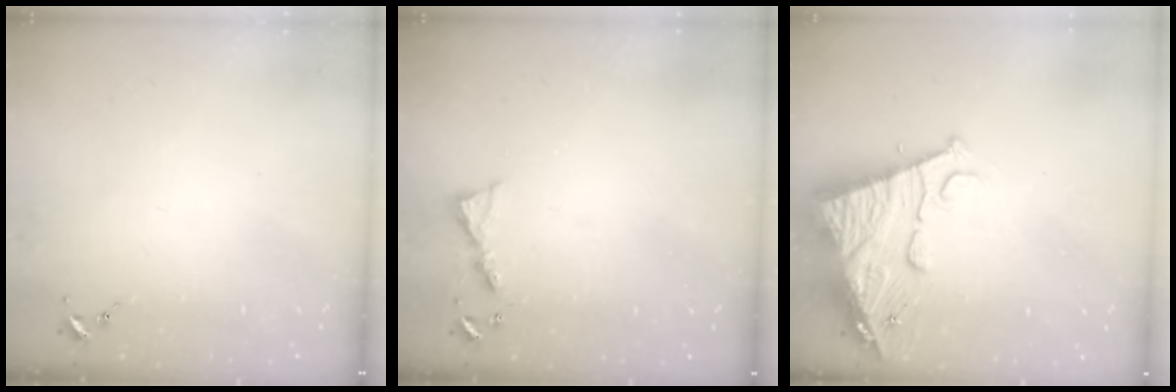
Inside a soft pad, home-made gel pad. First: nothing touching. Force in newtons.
{"total": 4.9, "press": 4.9, "slide": 0.5}
{"total": 14.9, "press": 14.8, "slide": 1.5}